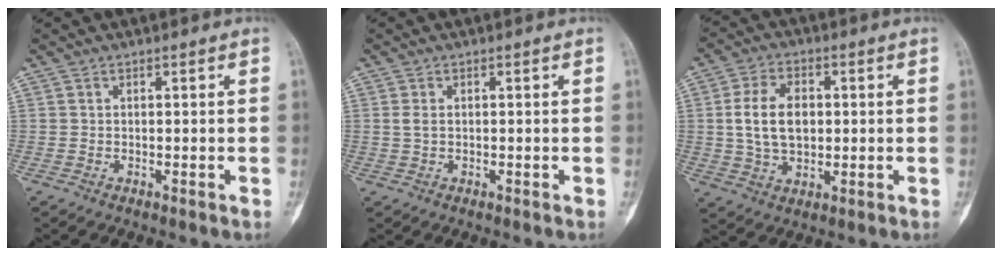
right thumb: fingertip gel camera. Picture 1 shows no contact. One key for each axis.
{"total": 1.4, "fx": 0.1, "fy": 0.9, "fz": 1.0, "tx": -0.022, "ty": 0.001, "tz": 0.000}
{"total": 10.1, "fx": 0.8, "fy": 6.6, "fz": 7.6, "tx": -0.126, "ty": 0.005, "tz": 0.019}